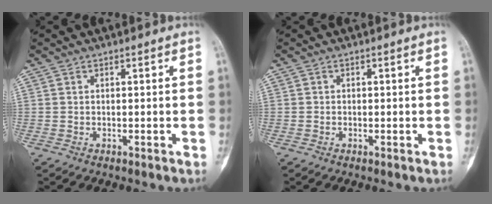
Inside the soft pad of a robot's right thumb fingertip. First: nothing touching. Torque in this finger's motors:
{"motor_torque": [-0.17, 0.08, 0.09, 0.08, 0.05]}